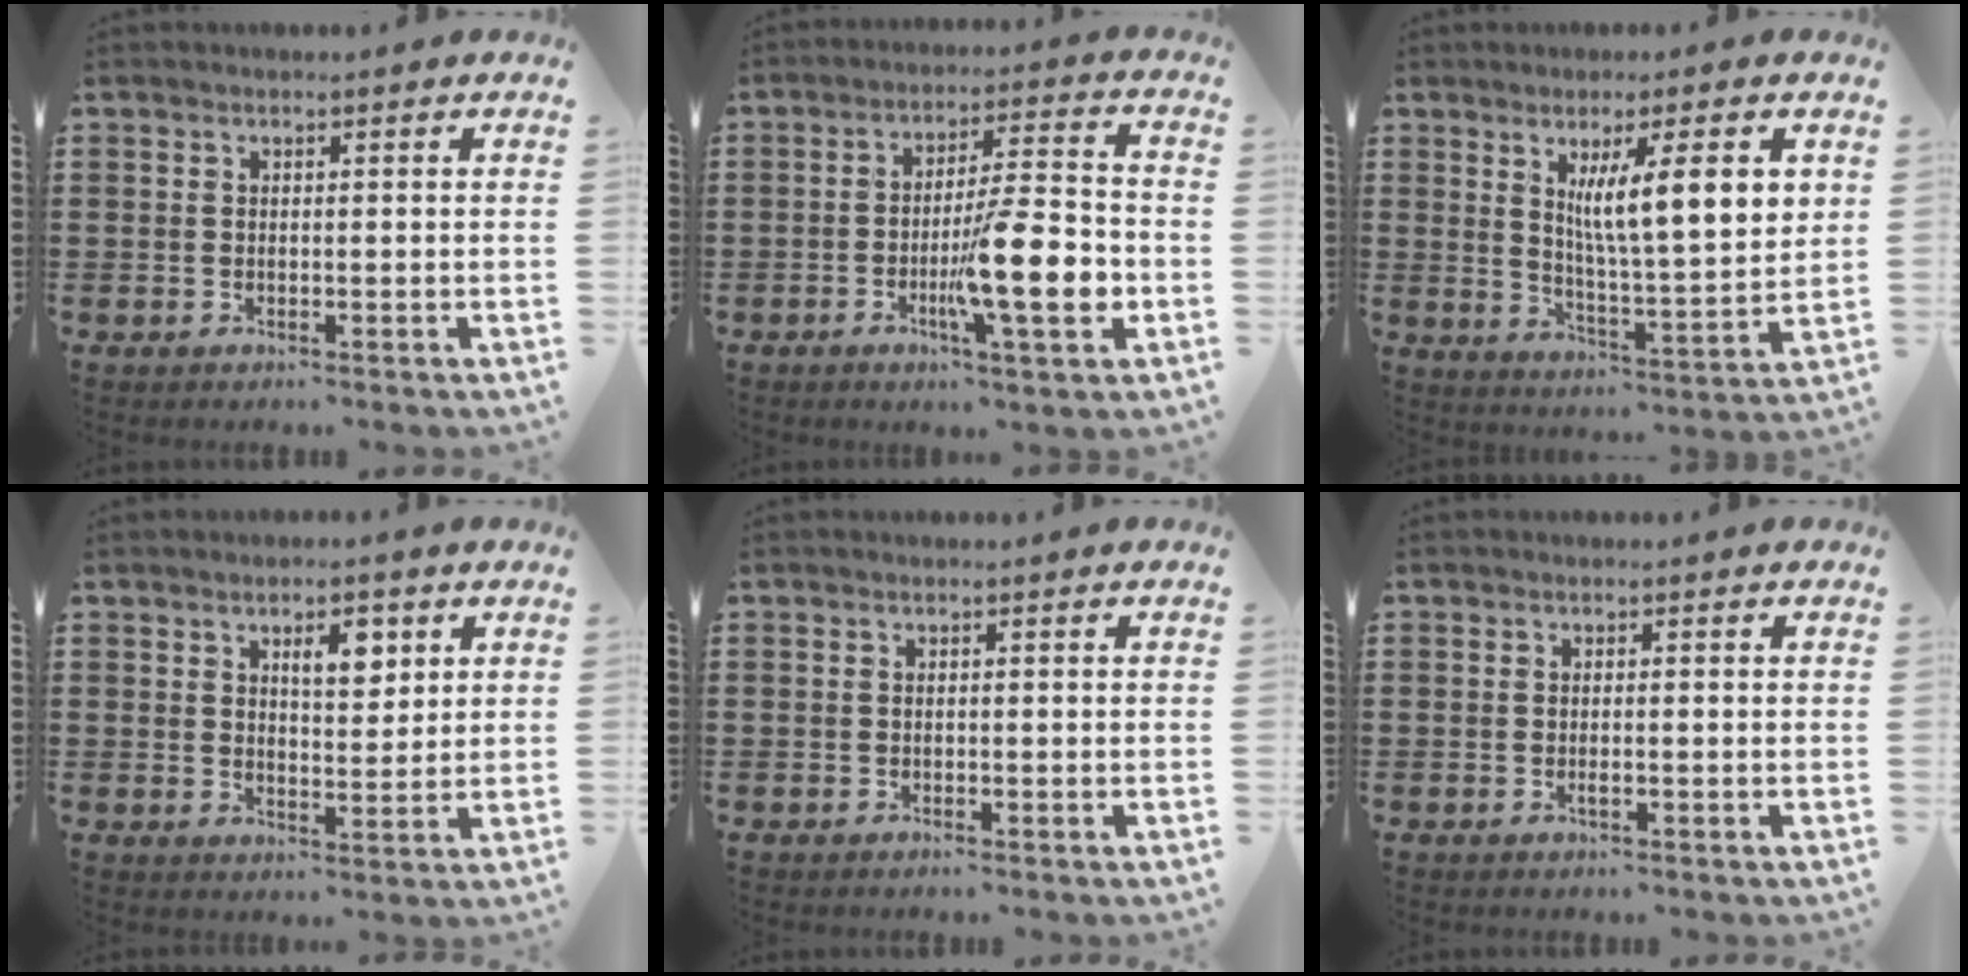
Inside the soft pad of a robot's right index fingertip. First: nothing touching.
{"total": 12.6, "force": [-3.7, 2.1, 11.9], "torque": [-0.188, -0.007, -0.065]}
{"total": 9.8, "force": [3.8, 1.5, 8.9], "torque": [-0.152, -0.013, 0.058]}
{"total": 5.0, "force": [2.4, 2.1, 3.9], "torque": [-0.059, 0.000, 0.035]}
{"total": 0.0}
{"total": 0.9, "force": [-0.4, 0.0, 0.8], "torque": [-0.015, -0.004, -0.006]}